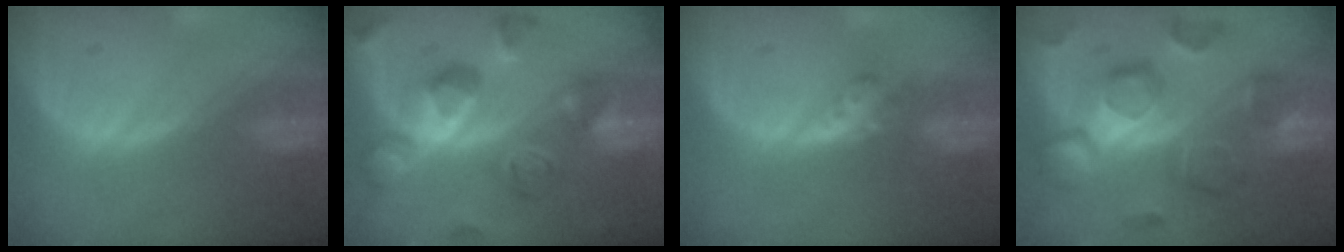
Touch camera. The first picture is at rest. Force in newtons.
{"total": 11.4, "press": 11.4, "slide": 1.0}
{"total": 2.9, "press": 2.5, "slide": 1.5}
{"total": 11.5, "press": 11.4, "slide": 1.0}